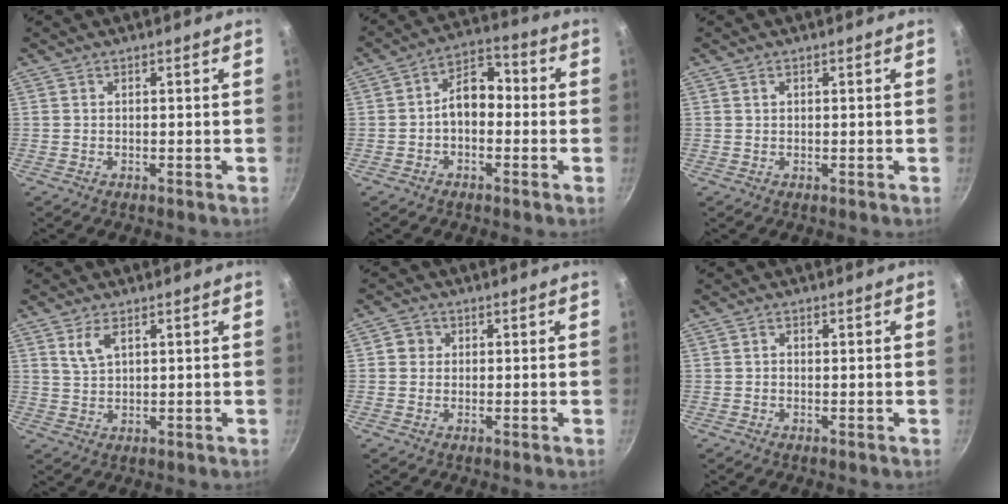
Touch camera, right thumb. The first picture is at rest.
{"total": 8.2, "force": [-0.8, 5.4, 6.2], "torque": [-0.074, 0.035, -0.028]}
{"total": 0.7, "force": [0.3, 0.5, 0.4], "torque": [-0.006, -0.001, 0.006]}
{"total": 3.8, "force": [2.0, 1.8, 2.7], "torque": [-0.051, -0.009, 0.045]}
{"total": 2.7, "force": [0.4, 2.5, 0.8], "torque": [0.002, 0.003, 0.003]}
{"total": 0.6, "force": [0.0, 0.5, 0.3], "torque": [-0.005, 0.000, -0.001]}